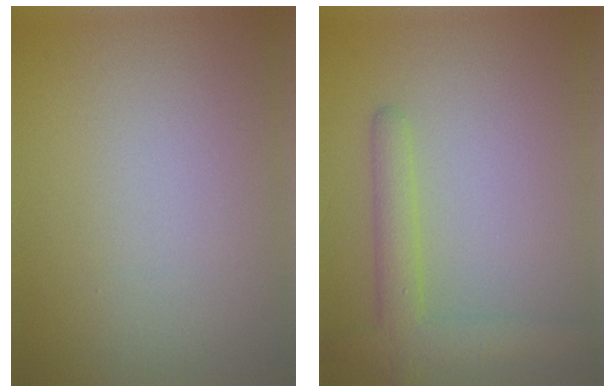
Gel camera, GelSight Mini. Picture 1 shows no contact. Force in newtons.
{"total": 3.5, "press": 3.5, "slide": 0.2}